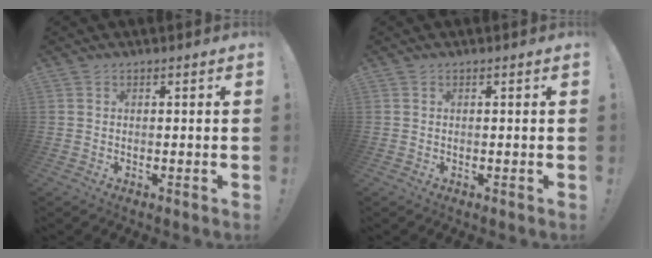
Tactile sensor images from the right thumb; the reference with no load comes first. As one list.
[{"total": 0.0}]